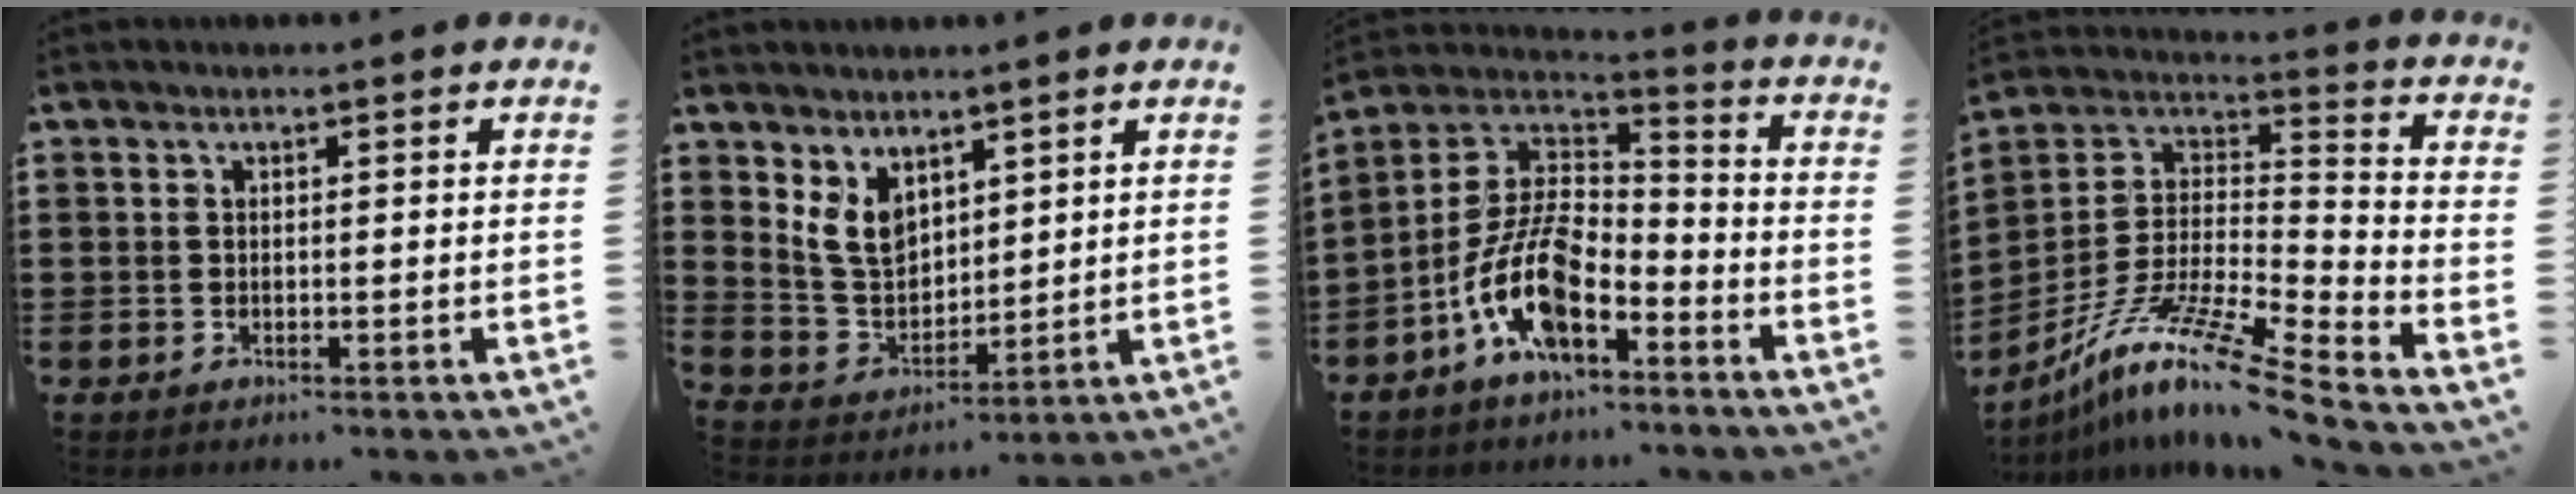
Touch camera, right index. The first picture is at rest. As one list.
[{"total": 6.5, "force": [3.8, 4.1, 3.2], "torque": [-0.088, -0.004, 0.070]}, {"total": 12.1, "force": [-6.2, 5.0, 9.0], "torque": [-0.215, -0.005, -0.127]}, {"total": 12.9, "force": [-9.9, 0.3, 8.3], "torque": [-0.168, 0.001, -0.195]}]